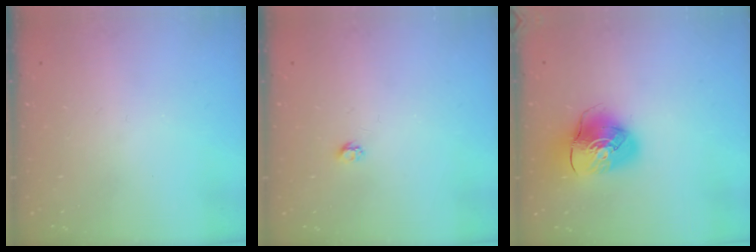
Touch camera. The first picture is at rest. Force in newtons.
{"total": 2.7, "press": 2.7, "slide": 0.4}
{"total": 12.6, "press": 12.5, "slide": 1.6}